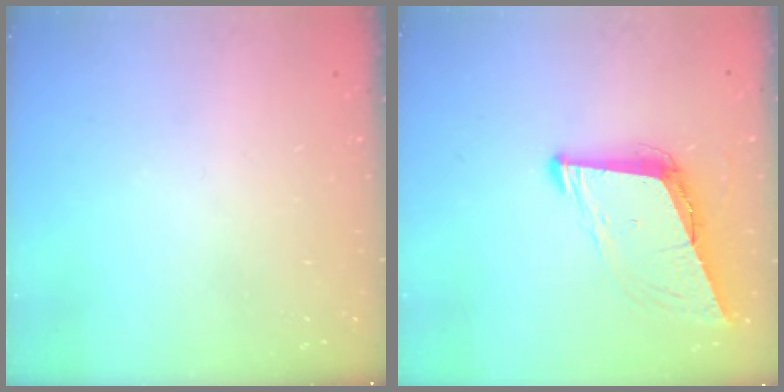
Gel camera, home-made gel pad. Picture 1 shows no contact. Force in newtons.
{"total": 8.7, "press": 7.8, "slide": 3.8}